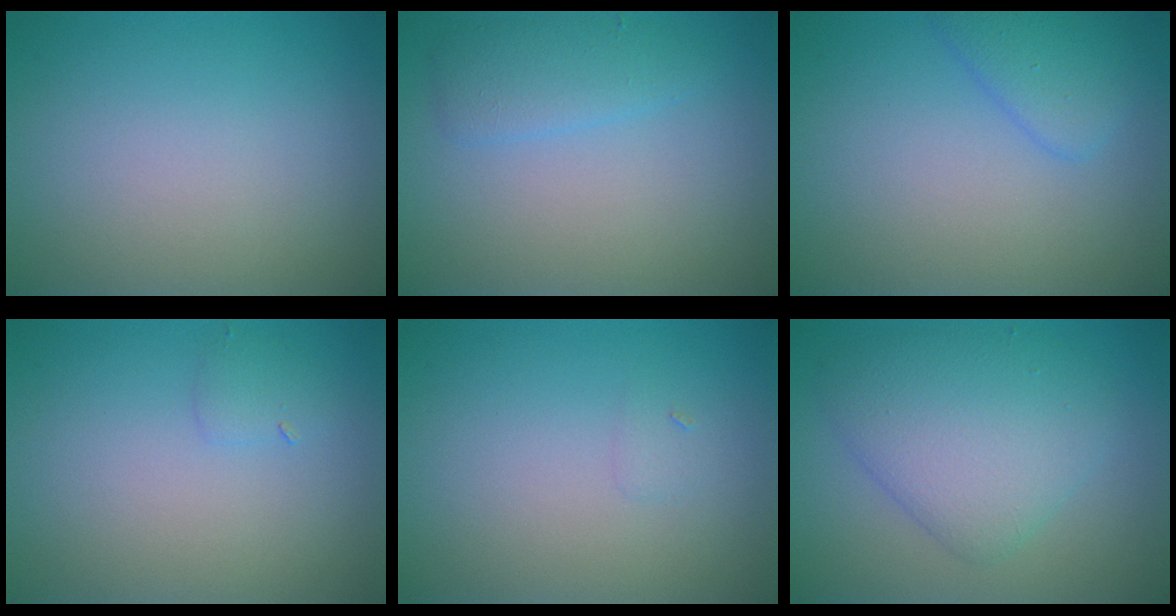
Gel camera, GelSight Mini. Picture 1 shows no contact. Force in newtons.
{"total": 2.3, "press": 2.3, "slide": 0.0}
{"total": 2.4, "press": 2.4, "slide": 0.1}
{"total": 1.0, "press": 1.0, "slide": 0.0}
{"total": 0.5, "press": 0.5, "slide": 0.1}
{"total": 5.4, "press": 5.4, "slide": 0.2}